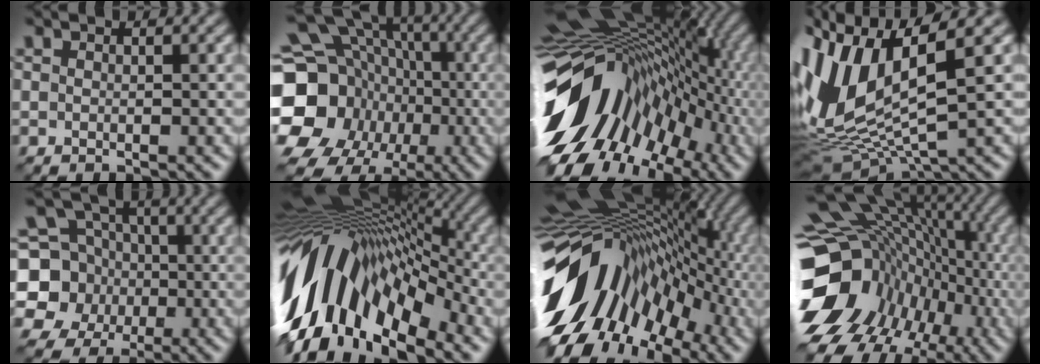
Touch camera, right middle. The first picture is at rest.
{"total": 22.5, "force": [-4.9, 19.6, 9.8], "torque": [-0.204, -0.012, -0.113]}
{"total": 16.6, "force": [-3.1, 11.0, 12.1], "torque": [-0.206, 0.019, -0.046]}
{"total": 9.8, "force": [1.0, 4.3, 8.8], "torque": [-0.206, -0.003, 0.031]}
{"total": 9.5, "force": [-1.1, 8.7, 3.8], "torque": [-0.096, 0.005, -0.040]}
{"total": 15.2, "force": [-2.2, 8.2, 12.7], "torque": [-0.229, 0.031, -0.045]}
{"total": 15.0, "force": [-2.7, 9.5, 11.3], "torque": [-0.201, 0.027, -0.051]}
{"total": 15.3, "force": [-2.8, 12.2, 8.9], "torque": [-0.170, 0.000, -0.021]}